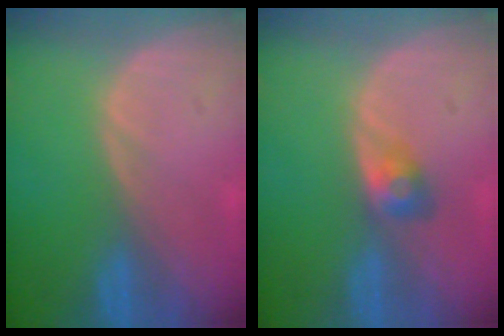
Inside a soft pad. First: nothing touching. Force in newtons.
{"total": 3.0, "press": 2.5, "slide": 1.5}